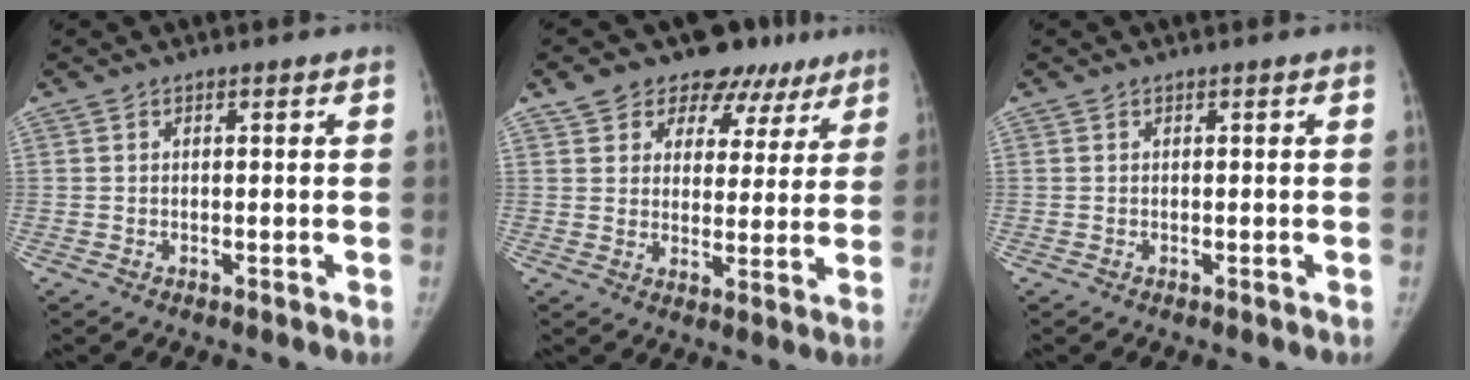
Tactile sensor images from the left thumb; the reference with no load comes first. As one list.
[{"total": 14.5, "force": [9.6, 9.4, 5.5], "torque": [-0.028, -0.017, 0.128]}, {"total": 0.0}]